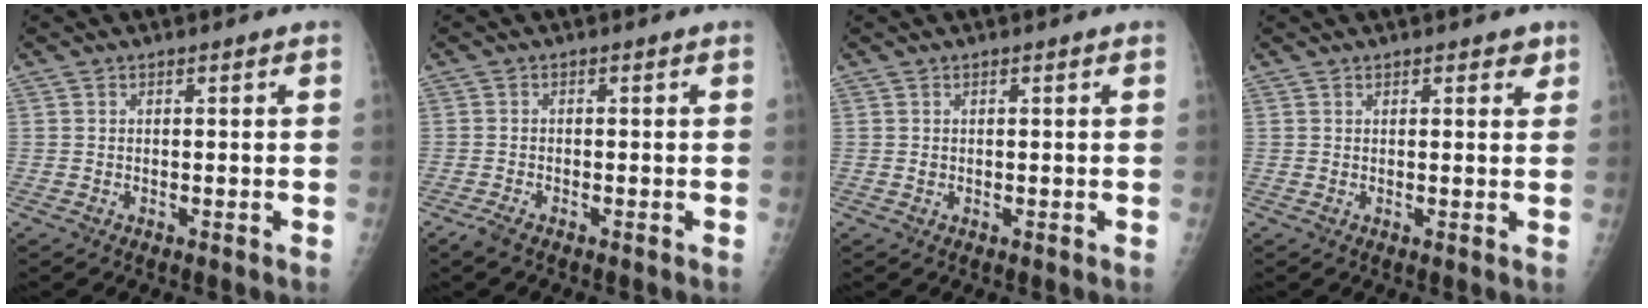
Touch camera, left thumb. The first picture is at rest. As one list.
[{"total": 1.9, "force": [-1.6, 0.5, 0.9], "torque": [-0.032, -0.001, -0.033]}, {"total": 0.6, "force": [0.2, 0.4, 0.4], "torque": [-0.002, 0.000, 0.005]}, {"total": 2.5, "force": [1.6, 1.1, 1.6], "torque": [-0.007, -0.005, 0.017]}]